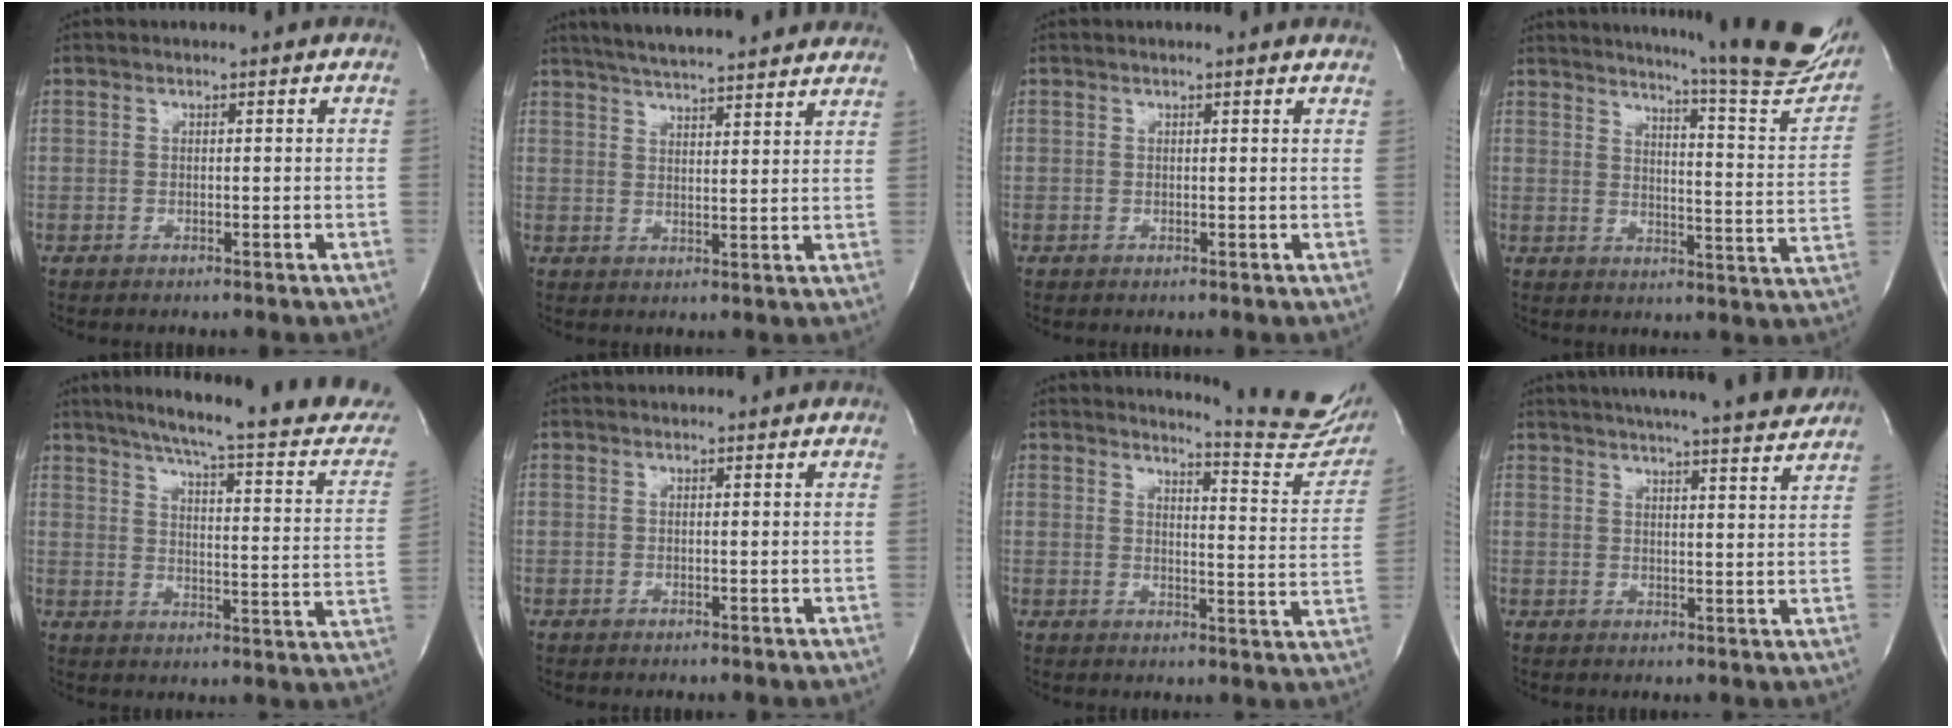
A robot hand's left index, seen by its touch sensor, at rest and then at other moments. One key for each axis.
{"total": 18.9, "fx": 17.0, "fy": 1.8, "fz": 8.1, "tx": -0.131, "ty": 0.021, "tz": 0.226}
{"total": 2.0, "fx": 1.9, "fy": -0.2, "fz": 0.6, "tx": -0.018, "ty": -0.003, "tz": 0.013}
{"total": 22.6, "fx": 19.6, "fy": 0.9, "fz": 11.3, "tx": -0.159, "ty": -0.092, "tz": 0.232}
{"total": 23.9, "fx": 20.3, "fy": 1.6, "fz": 12.4, "tx": -0.177, "ty": -0.051, "tz": 0.247}
{"total": 2.1, "fx": 2.1, "fy": 0.0, "fz": 0.4, "tx": -0.008, "ty": 0.013, "tz": 0.023}
{"total": 13.7, "fx": 13.4, "fy": 0.1, "fz": 3.0, "tx": -0.037, "ty": -0.099, "tz": 0.139}
{"total": 19.1, "fx": 17.3, "fy": 0.6, "fz": 8.0, "tx": -0.129, "ty": -0.010, "tz": 0.221}